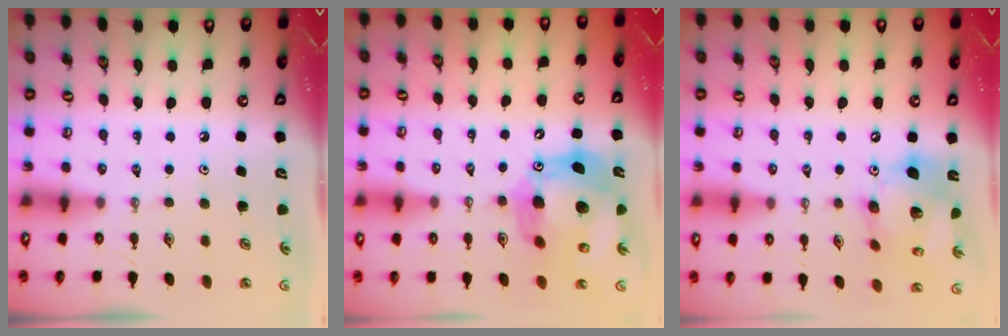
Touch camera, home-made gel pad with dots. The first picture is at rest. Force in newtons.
{"total": 19.2, "press": 19.0, "slide": 2.2}
{"total": 16.9, "press": 16.6, "slide": 3.3}